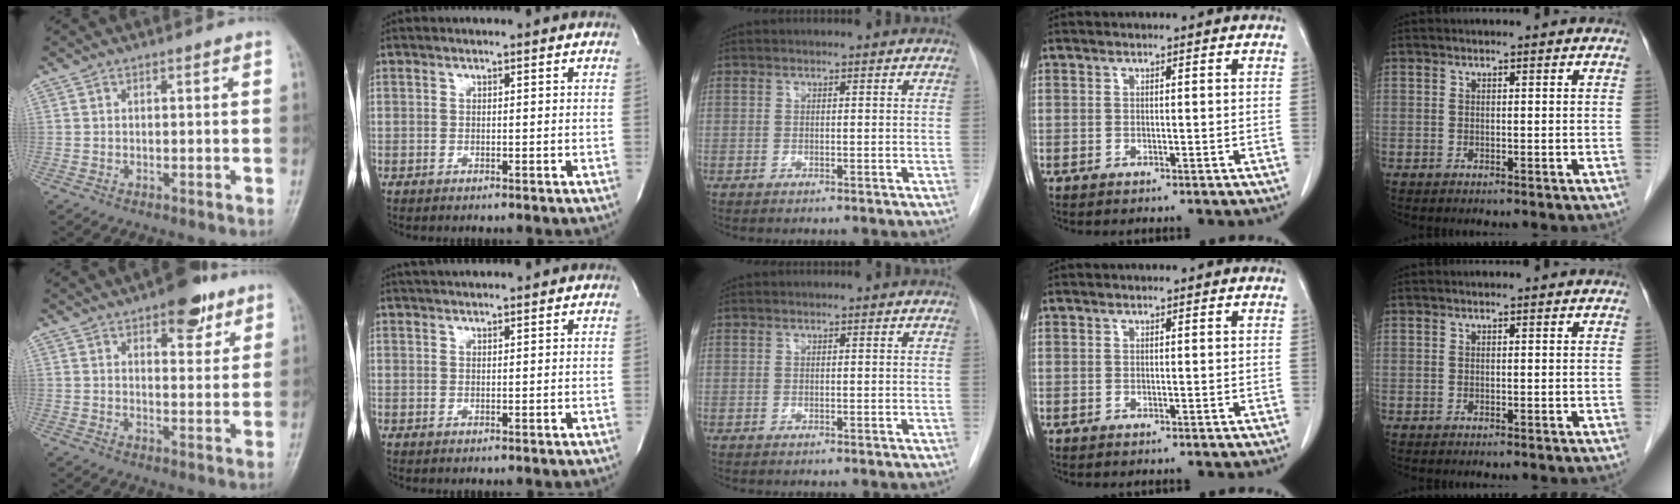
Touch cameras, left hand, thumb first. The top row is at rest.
{"thumb": {"total": 8.8, "force": [5.5, 3.9, 5.6], "torque": [-0.044, -0.026, 0.074]}, "index": {"total": 4.6, "force": [4.3, 0.0, 1.8], "torque": [-0.027, 0.032, 0.067]}}